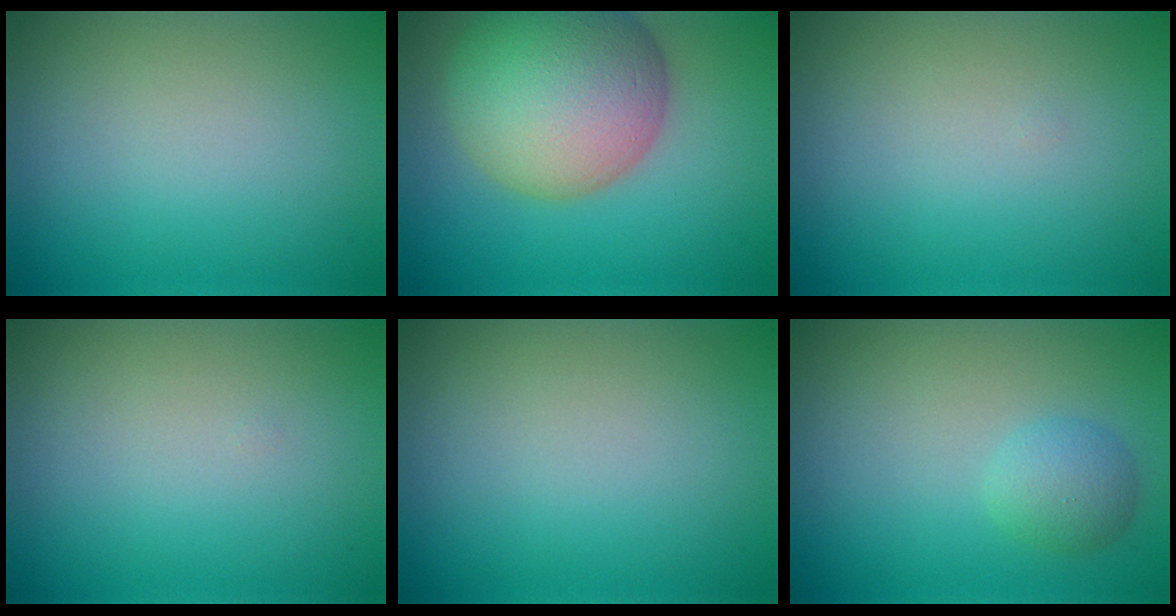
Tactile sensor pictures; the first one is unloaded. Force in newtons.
{"total": 11.3, "press": 11.3, "slide": 0.8}
{"total": 0.0}
{"total": 0.0}
{"total": 0.0}
{"total": 2.2, "press": 2.2, "slide": 0.1}